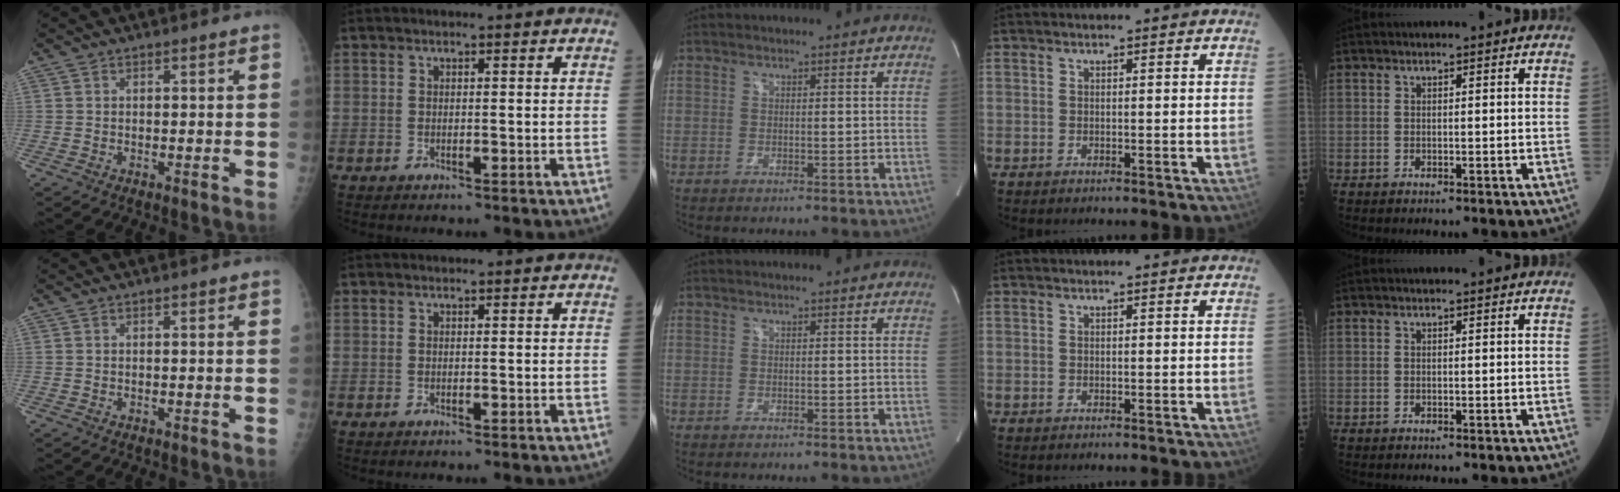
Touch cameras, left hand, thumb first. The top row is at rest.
{}